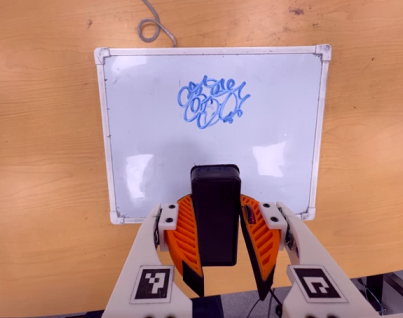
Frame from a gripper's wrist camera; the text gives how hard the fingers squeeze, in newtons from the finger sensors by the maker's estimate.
{"total": 9.5, "left": 8.4, "right": 10.6}